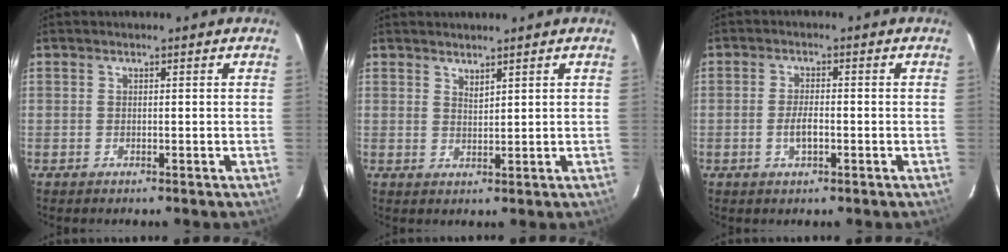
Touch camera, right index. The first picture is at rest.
{"total": 1.8, "force": [1.6, 0.3, 0.7], "torque": [-0.012, 0.000, 0.028]}
{"total": 3.3, "force": [-1.2, 1.1, 2.9], "torque": [-0.059, 0.001, -0.023]}